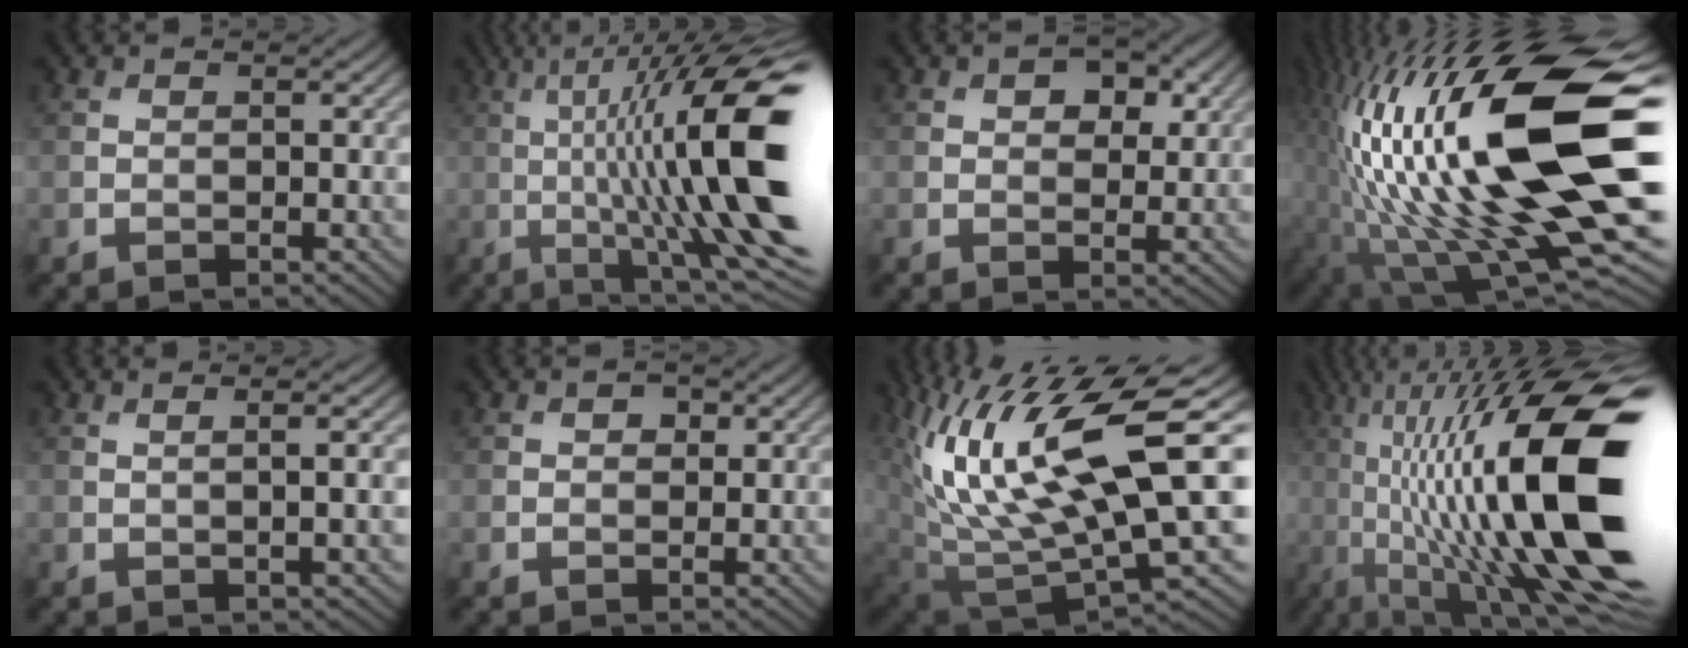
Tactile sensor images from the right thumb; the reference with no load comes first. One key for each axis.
{"total": 20.6, "fx": -0.1, "fy": 5.3, "fz": 19.9, "tx": -0.299, "ty": 0.030, "tz": 0.008}
{"total": 4.3, "fx": 1.8, "fy": 2.6, "fz": 2.8, "tx": -0.044, "ty": -0.001, "tz": 0.025}
{"total": 22.5, "fx": 1.0, "fy": 6.7, "fz": 21.5, "tx": -0.387, "ty": -0.010, "tz": 0.012}
{"total": 3.6, "fx": 0.4, "fy": 0.7, "fz": 3.6, "tx": -0.048, "ty": 0.014, "tz": 0.003}
{"total": 1.4, "fx": 0.5, "fy": 1.0, "fz": 0.8, "tx": -0.009, "ty": -0.001, "tz": 0.005}
{"total": 18.3, "fx": 5.9, "fy": 6.8, "fz": 16.0, "tx": -0.307, "ty": 0.001, "tz": 0.111}
{"total": 21.9, "fx": -1.4, "fy": 6.6, "fz": 20.8, "tx": -0.354, "ty": 0.013, "tz": -0.027}